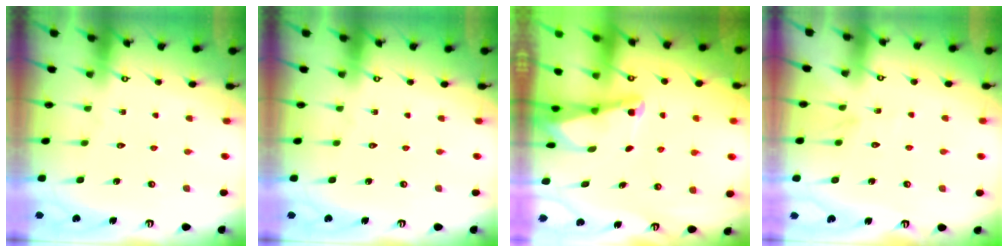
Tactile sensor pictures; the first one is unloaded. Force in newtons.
{"total": 0.0}
{"total": 2.2, "press": 2.2, "slide": 0.3}
{"total": 2.8, "press": 2.8, "slide": 0.3}